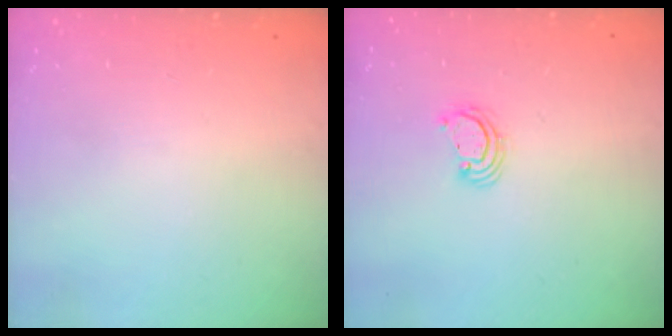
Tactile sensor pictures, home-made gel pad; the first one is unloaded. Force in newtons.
{"total": 2.2, "press": 2.2, "slide": 0.2}